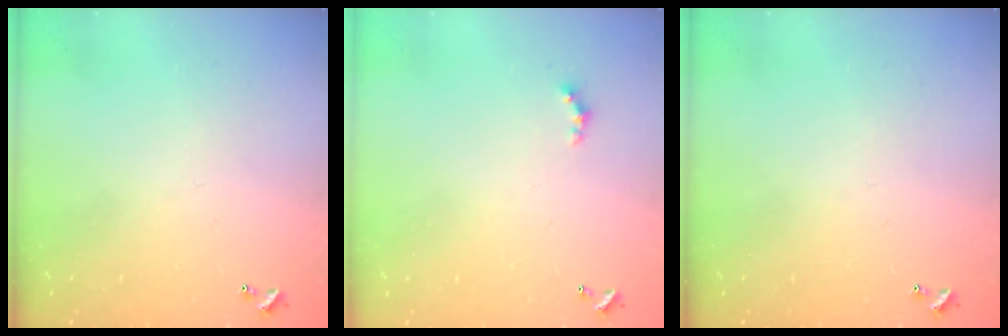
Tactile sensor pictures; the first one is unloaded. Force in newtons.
{"total": 1.6, "press": 1.6, "slide": 0.4}
{"total": 0.0}